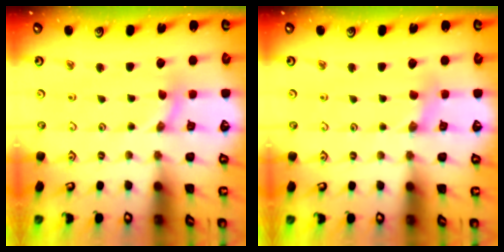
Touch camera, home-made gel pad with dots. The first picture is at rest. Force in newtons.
{"total": 1.3, "press": 1.2, "slide": 0.3}